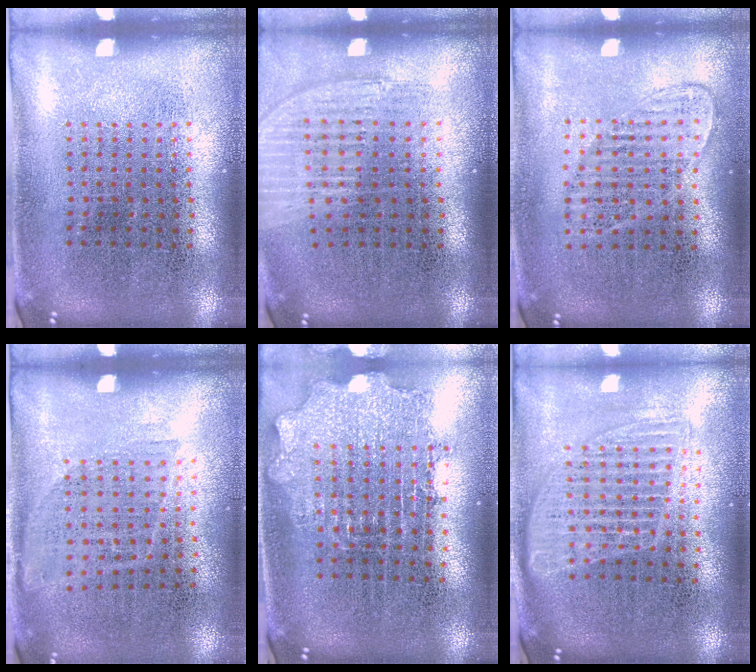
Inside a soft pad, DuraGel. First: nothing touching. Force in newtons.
{"total": 1.2, "press": 1.2, "slide": 0.3}
{"total": 1.1, "press": 1.0, "slide": 0.5}
{"total": 1.1, "press": 0.9, "slide": 0.6}
{"total": 1.9, "press": 1.5, "slide": 1.1}
{"total": 1.6, "press": 1.4, "slide": 0.7}